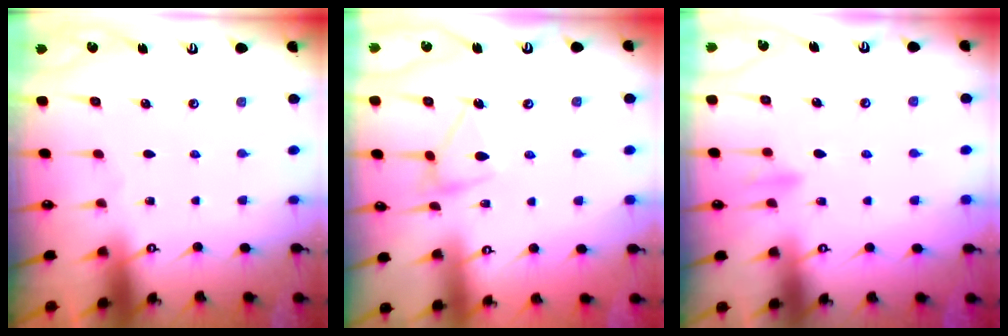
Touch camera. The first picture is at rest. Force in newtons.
{"total": 12.3, "press": 12.3, "slide": 0.2}
{"total": 8.6, "press": 8.5, "slide": 1.6}